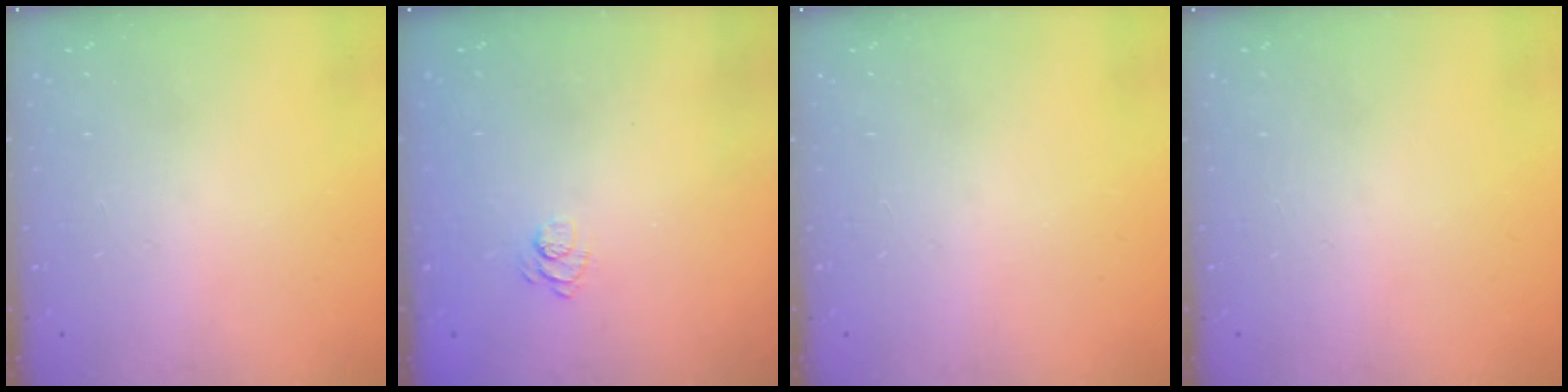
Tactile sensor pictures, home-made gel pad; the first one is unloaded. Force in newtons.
{"total": 2.1, "press": 1.6, "slide": 1.3}
{"total": 0.0}
{"total": 0.0}